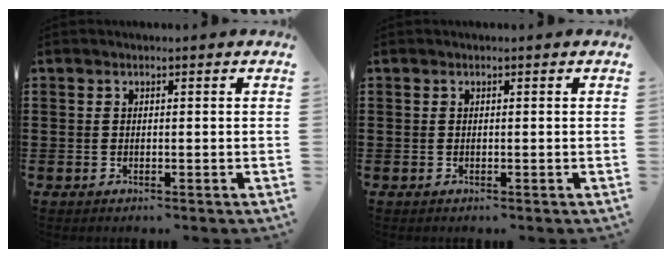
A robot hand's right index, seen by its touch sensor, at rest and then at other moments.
{"total": 0.0}